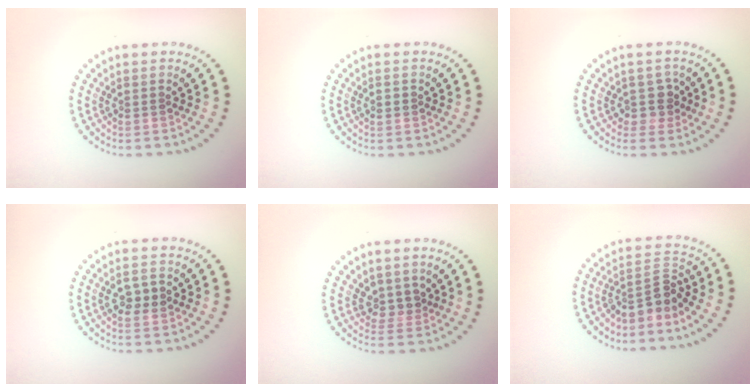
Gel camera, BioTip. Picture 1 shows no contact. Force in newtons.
{"total": 1.0, "press": 1.0, "slide": 0.1}
{"total": 1.8, "press": 1.5, "slide": 0.9}
{"total": 2.4, "press": 2.4, "slide": 0.2}
{"total": 1.9, "press": 1.5, "slide": 1.1}
{"total": 3.2, "press": 2.2, "slide": 2.4}